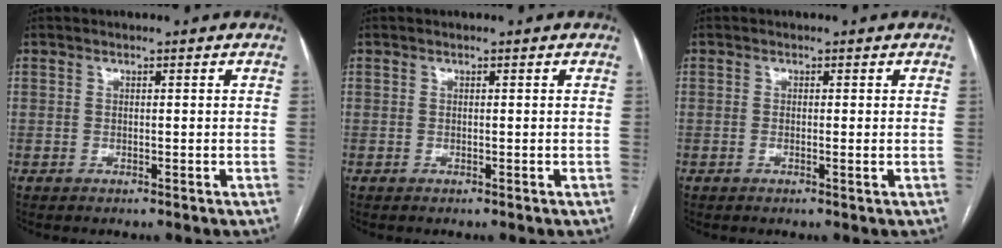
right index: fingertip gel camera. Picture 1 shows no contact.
{"total": 0.0}
{"total": 0.8, "force": [-0.2, 0.0, 0.8], "torque": [-0.015, -0.001, -0.003]}